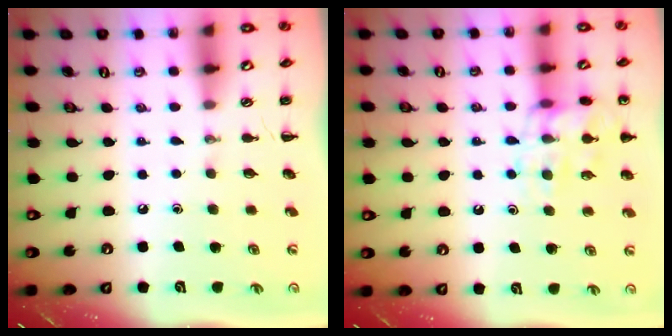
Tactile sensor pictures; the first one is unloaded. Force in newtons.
{"total": 14.6, "press": 14.5, "slide": 2.1}